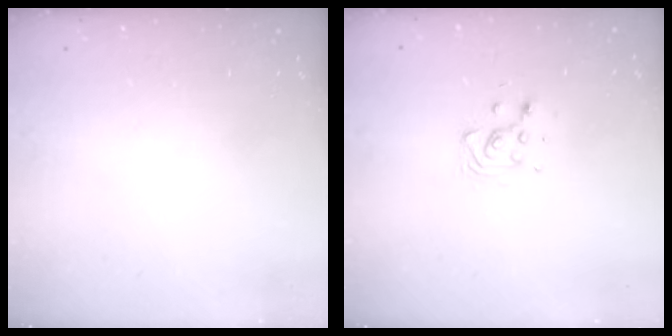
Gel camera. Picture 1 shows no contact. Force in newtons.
{"total": 7.3, "press": 7.1, "slide": 2.0}